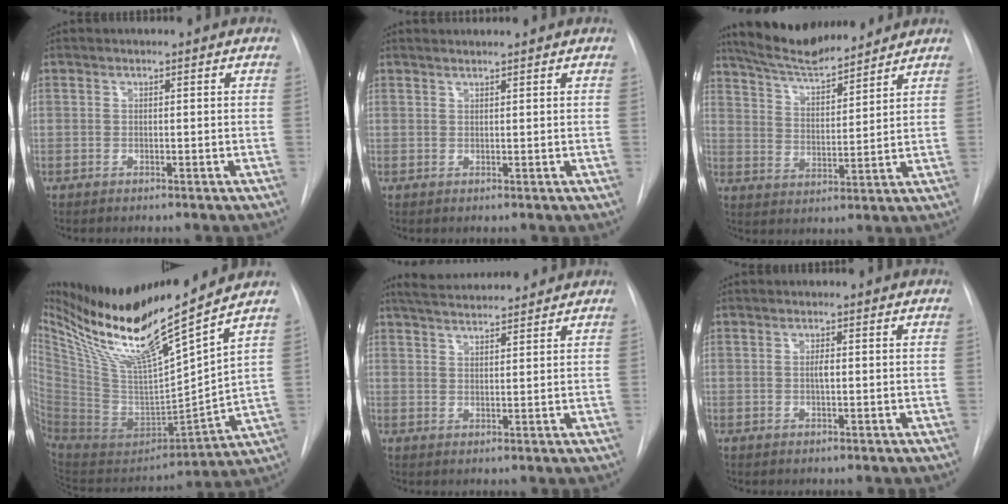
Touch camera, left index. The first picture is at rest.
{"total": 2.4, "force": [2.3, -0.1, 0.7], "torque": [-0.010, 0.017, 0.036]}
{"total": 12.5, "force": [11.4, 1.8, 4.8], "torque": [-0.085, 0.008, 0.197]}
{"total": 23.5, "force": [17.2, 0.6, 15.9], "torque": [-0.277, -0.011, 0.315]}
{"total": 9.9, "force": [9.1, 1.5, 3.6], "torque": [-0.063, 0.020, 0.139]}
{"total": 1.0, "force": [0.0, 0.2, 1.0], "torque": [-0.020, -0.002, 0.000]}